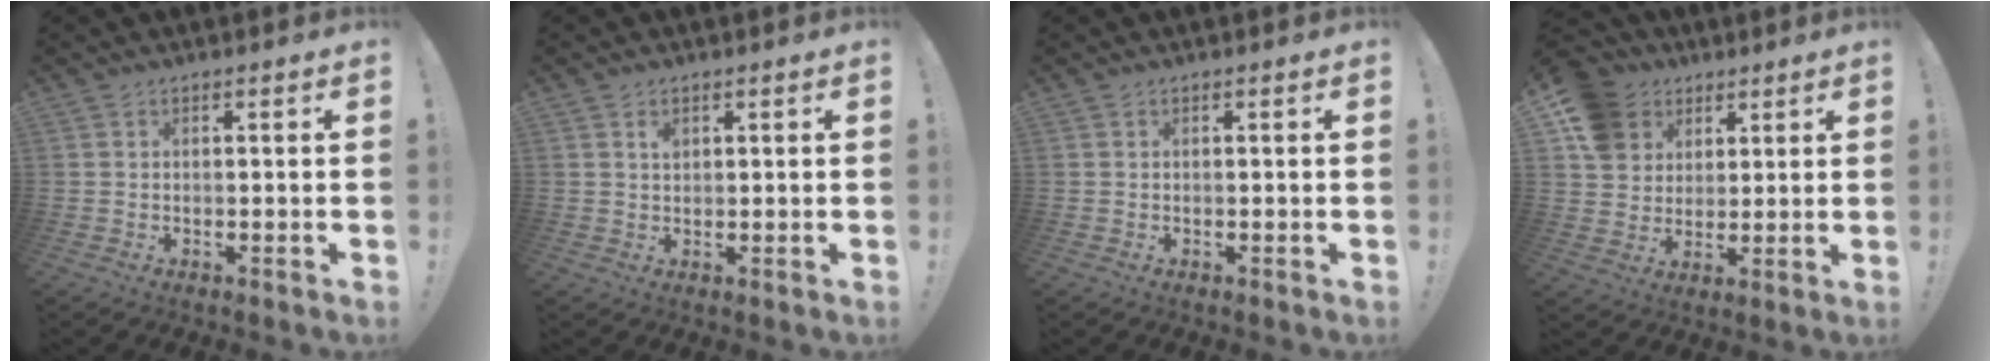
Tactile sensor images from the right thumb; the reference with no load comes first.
{"total": 1.8, "force": [0.9, 1.2, 0.9], "torque": [-0.002, -0.006, 0.014]}
{"total": 0.0}
{"total": 12.7, "force": [5.4, 10.7, 4.3], "torque": [-0.062, -0.022, 0.113]}